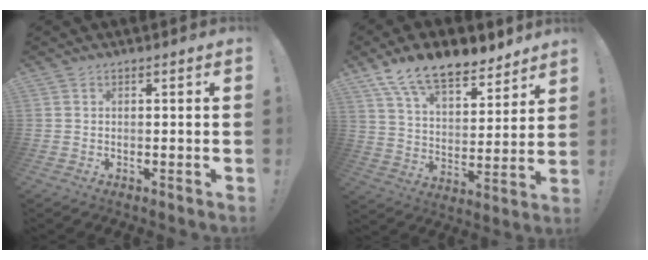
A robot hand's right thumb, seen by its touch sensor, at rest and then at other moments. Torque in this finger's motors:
{"motor_torque": [-0.35, 1.49, 0.44, 0.13, 0.06]}